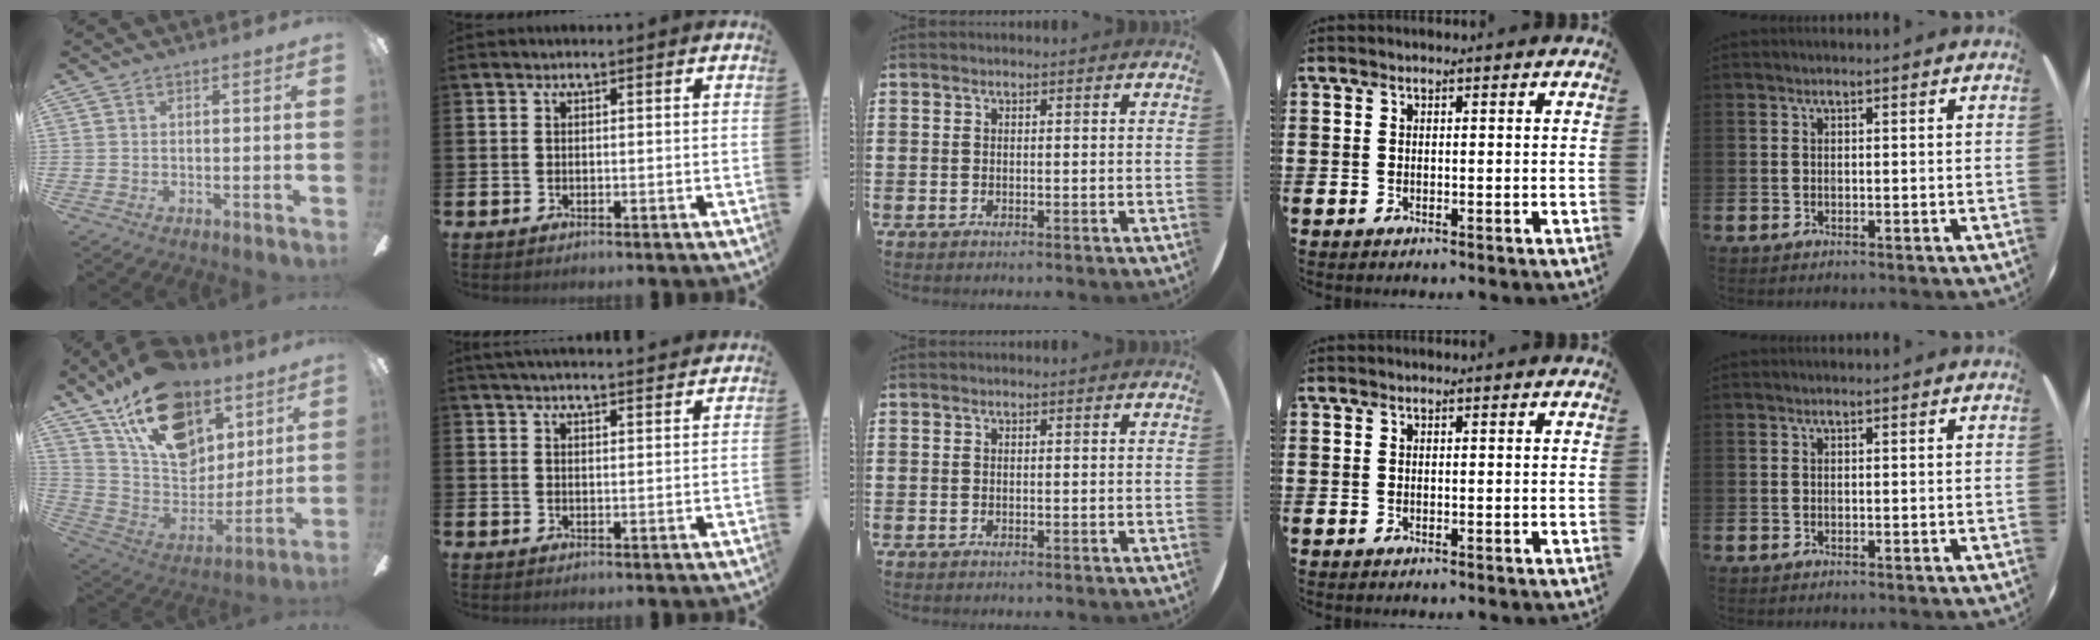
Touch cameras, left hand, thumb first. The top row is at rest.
{"thumb": {"total": 22.3, "force": [13.1, 13.9, 11.5], "torque": [-0.190, -0.070, 0.242]}, "index": {"total": 3.3, "force": [3.3, -0.2, 0.3], "torque": [-0.009, -0.017, 0.060]}}